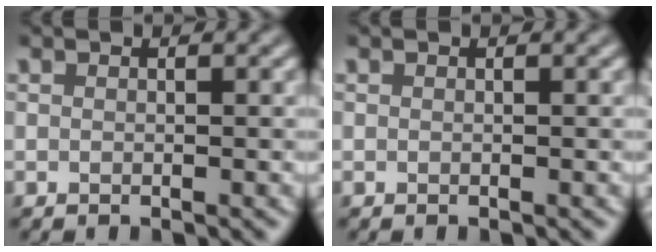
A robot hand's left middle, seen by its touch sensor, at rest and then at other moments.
{"total": 0.0}